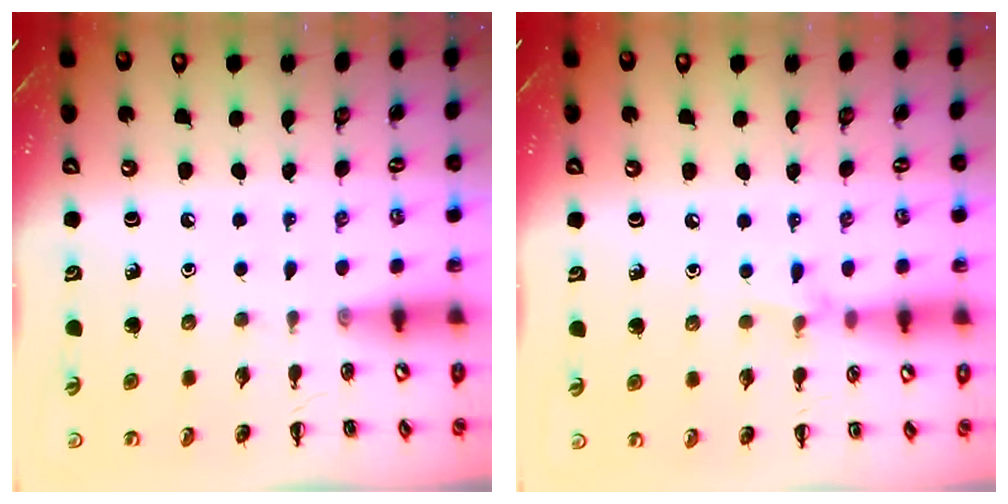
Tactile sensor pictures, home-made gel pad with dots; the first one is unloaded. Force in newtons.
{"total": 5.9, "press": 5.6, "slide": 1.9}